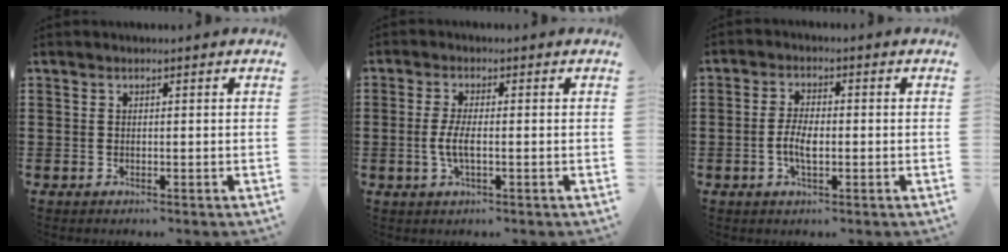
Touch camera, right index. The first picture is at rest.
{"total": 3.9, "force": [-0.7, 1.1, 3.7], "torque": [-0.087, -0.006, -0.021]}
{"total": 4.3, "force": [-1.0, 1.8, 3.8], "torque": [-0.089, -0.002, -0.024]}